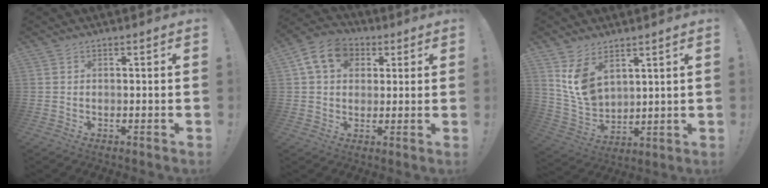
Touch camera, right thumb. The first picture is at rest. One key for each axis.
{"total": 12.2, "fx": 4.3, "fy": 9.4, "fz": 6.4, "tx": -0.101, "ty": 0.000, "tz": 0.086}
{"total": 10.0, "fx": 5.7, "fy": 6.5, "fz": 5.1, "tx": -0.100, "ty": -0.040, "tz": 0.113}